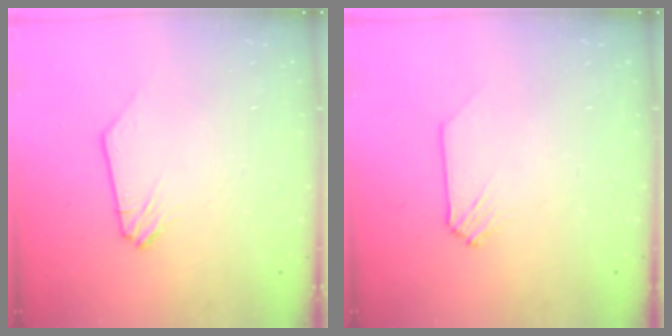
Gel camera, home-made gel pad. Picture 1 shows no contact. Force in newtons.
{"total": 0.0}